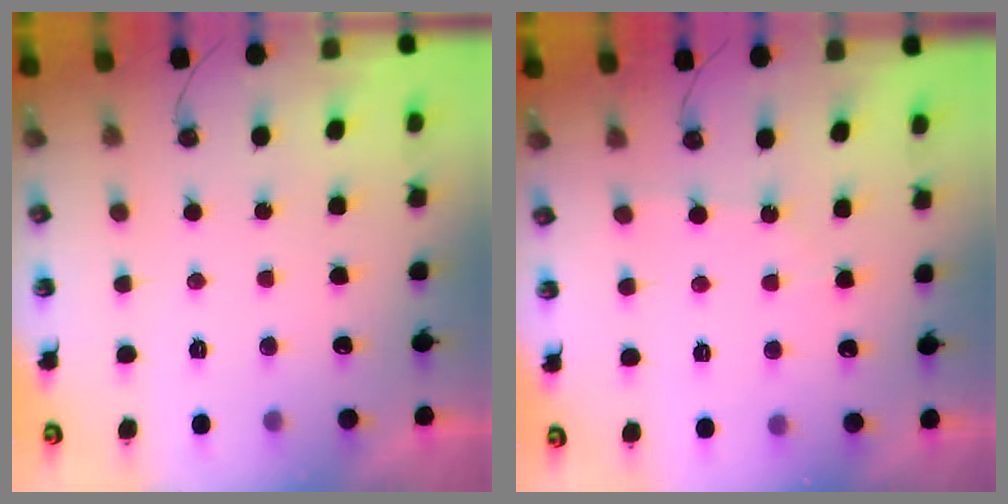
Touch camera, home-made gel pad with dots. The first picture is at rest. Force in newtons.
{"total": 3.0, "press": 2.9, "slide": 0.4}